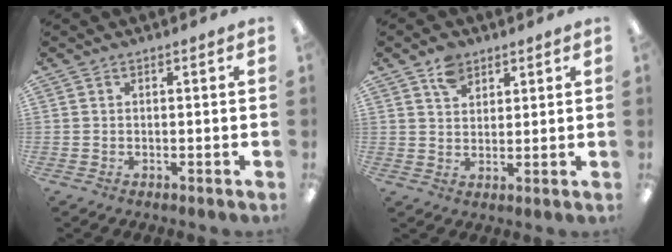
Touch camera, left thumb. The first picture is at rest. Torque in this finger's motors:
{"motor_torque": [0.61, 0.22, 0.73, -0.62, -0.01]}